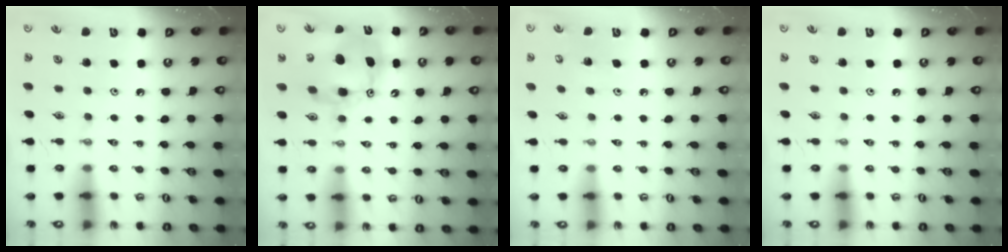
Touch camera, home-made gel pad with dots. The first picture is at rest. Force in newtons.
{"total": 12.4, "press": 12.3, "slide": 1.3}
{"total": 4.4, "press": 4.3, "slide": 0.4}
{"total": 0.0}